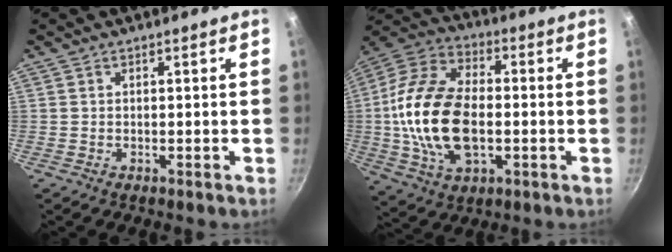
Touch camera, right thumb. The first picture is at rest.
{"total": 20.7, "force": [-1.4, 12.2, 16.6], "torque": [-0.314, 0.023, -0.033]}